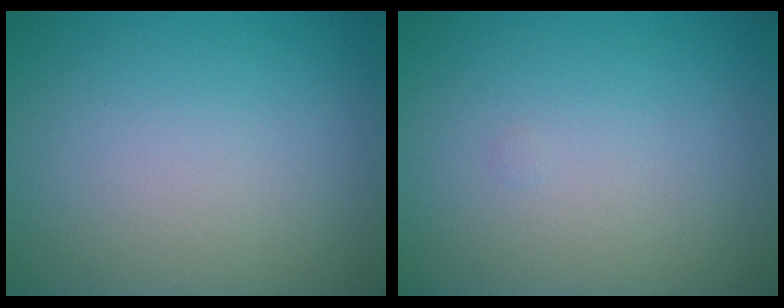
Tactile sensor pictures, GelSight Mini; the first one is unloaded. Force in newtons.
{"total": 0.0}